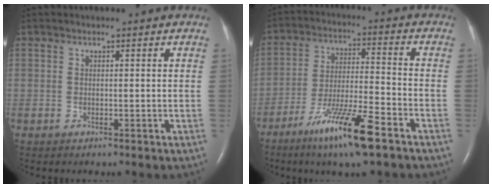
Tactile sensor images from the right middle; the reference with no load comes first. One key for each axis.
{"total": 12.4, "fx": -7.8, "fy": 0.6, "fz": 9.6, "tx": -0.181, "ty": -0.027, "tz": -0.139}